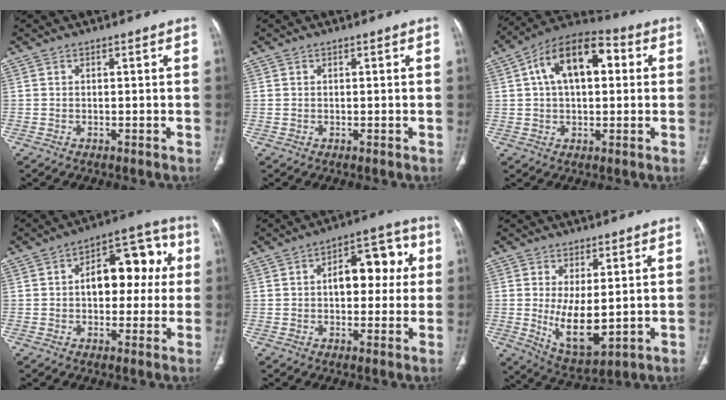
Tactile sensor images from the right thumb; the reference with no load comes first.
{"total": 0.0}
{"total": 14.7, "force": [3.5, 8.1, 11.7], "torque": [-0.177, 0.029, 0.050]}
{"total": 14.5, "force": [1.8, 8.6, 11.5], "torque": [-0.112, 0.043, 0.020]}
{"total": 11.9, "force": [1.6, 7.0, 9.5], "torque": [-0.091, 0.034, 0.018]}
{"total": 9.8, "force": [0.0, 4.5, 8.7], "torque": [-0.136, -0.026, 0.020]}